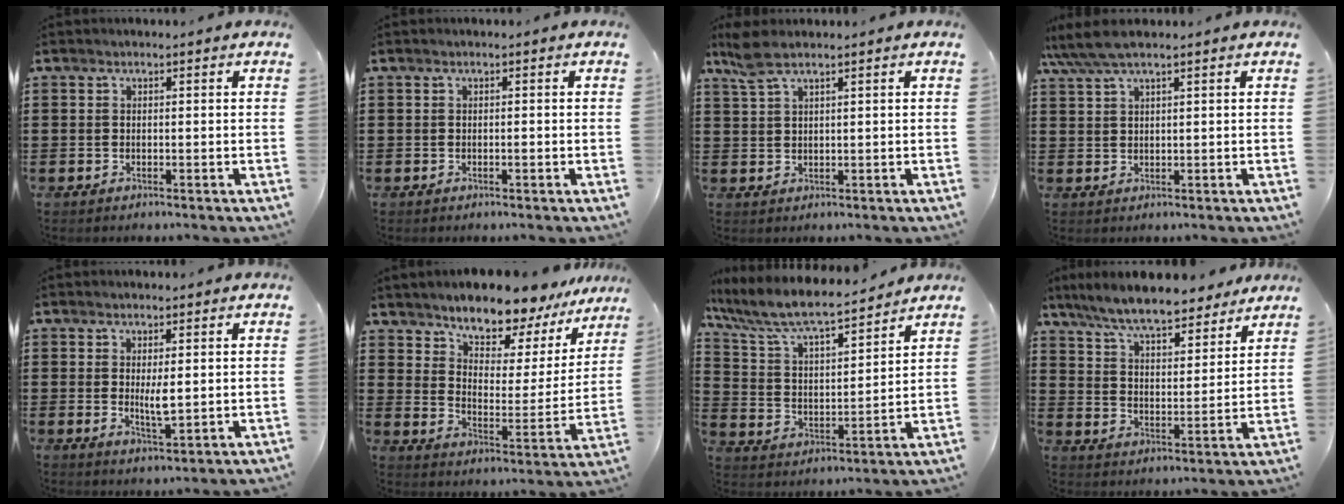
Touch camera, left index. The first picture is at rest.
{"total": 0.5, "force": [-0.1, 0.1, 0.5], "torque": [-0.011, -0.004, 0.000]}
{"total": 3.5, "force": [2.3, 0.8, 2.5], "torque": [-0.055, 0.002, 0.043]}
{"total": 4.3, "force": [3.1, 0.5, 2.9], "torque": [-0.070, -0.001, 0.055]}
{"total": 3.7, "force": [0.6, 0.9, 3.5], "torque": [-0.059, -0.003, 0.009]}
{"total": 8.4, "force": [8.0, 1.9, 1.9], "torque": [-0.062, -0.065, 0.140]}
{"total": 8.2, "force": [7.3, 1.0, 3.6], "torque": [-0.103, -0.046, 0.122]}
{"total": 8.8, "force": [7.8, 1.2, 3.8], "torque": [-0.104, -0.036, 0.139]}